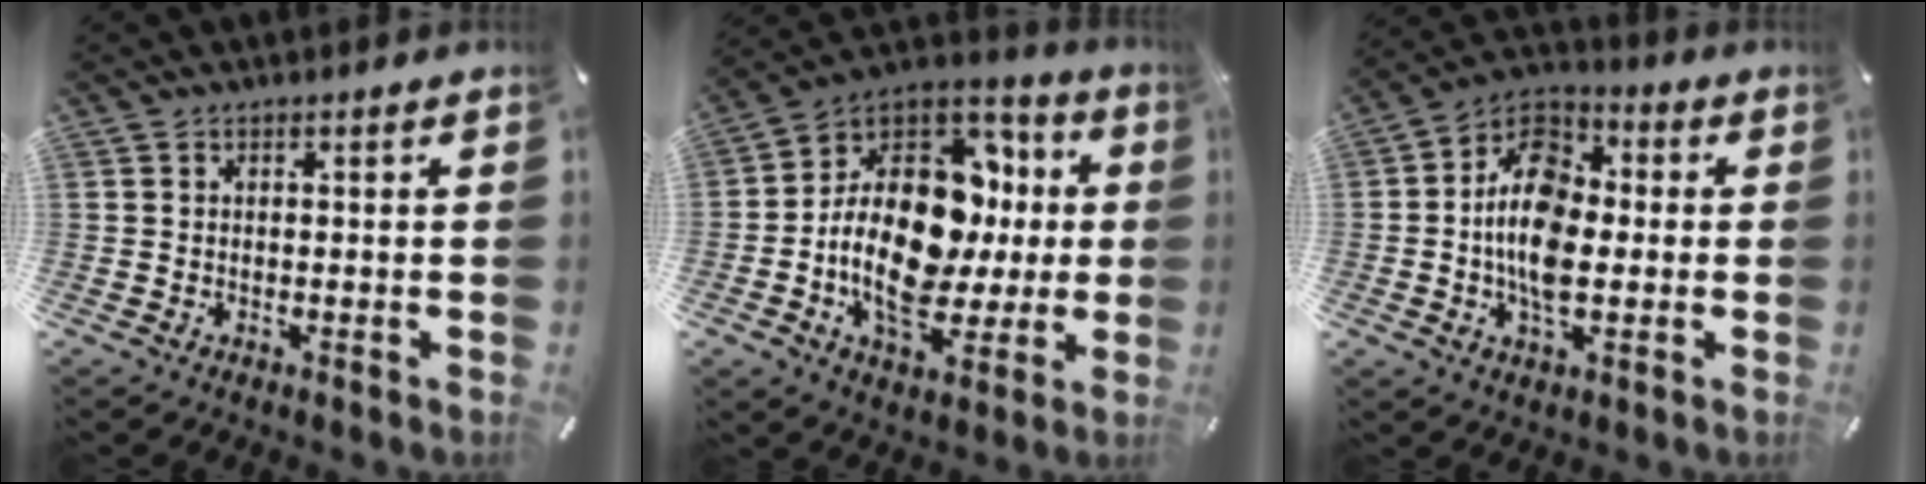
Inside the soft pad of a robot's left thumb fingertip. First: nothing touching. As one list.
[{"total": 23.4, "force": [-1.1, 16.0, 17.0], "torque": [-0.320, -0.006, -0.010]}, {"total": 14.2, "force": [-1.7, 9.3, 10.6], "torque": [-0.207, 0.011, -0.031]}]